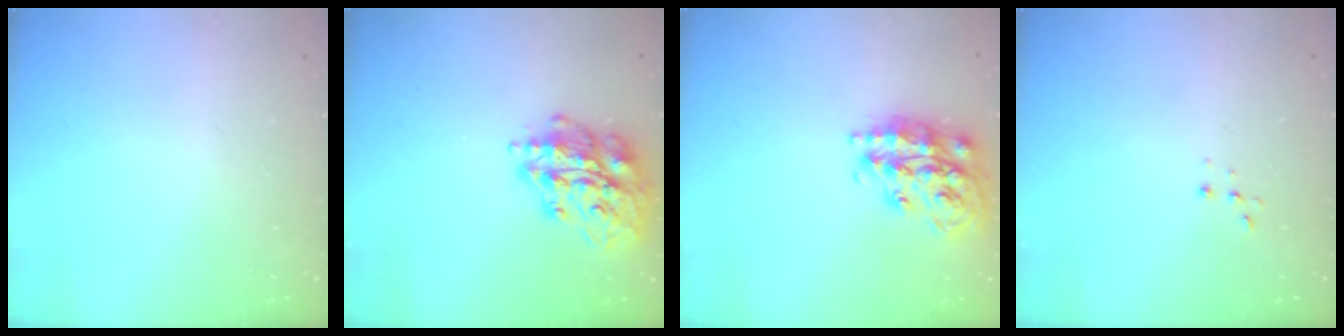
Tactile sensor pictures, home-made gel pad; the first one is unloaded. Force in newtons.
{"total": 16.4, "press": 16.4, "slide": 0.6}
{"total": 19.4, "press": 19.4, "slide": 1.4}
{"total": 2.2, "press": 2.2, "slide": 0.5}